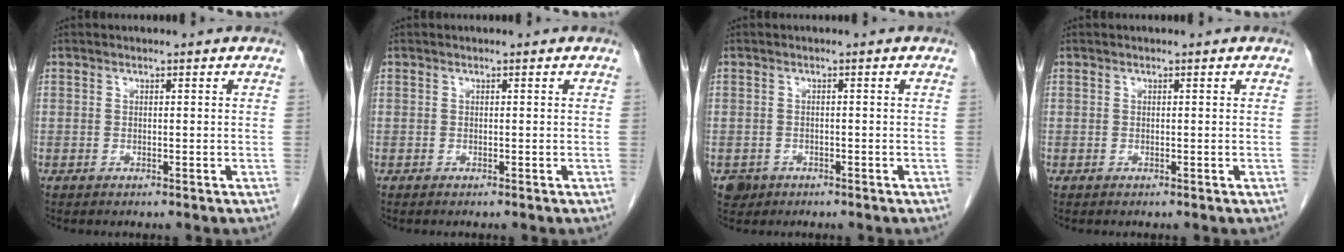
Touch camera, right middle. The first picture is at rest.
{"total": 0.0}
{"total": 1.9, "force": [-1.1, 1.6, 0.2], "torque": [-0.004, 0.006, -0.016]}
{"total": 0.0}